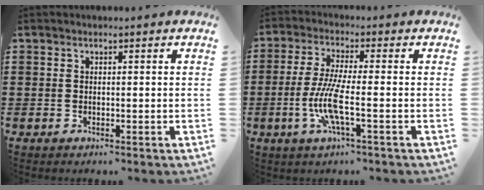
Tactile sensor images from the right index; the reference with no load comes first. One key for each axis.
{"total": 7.7, "fx": -2.1, "fy": 1.3, "fz": 7.3, "tx": -0.165, "ty": -0.018, "tz": -0.047}